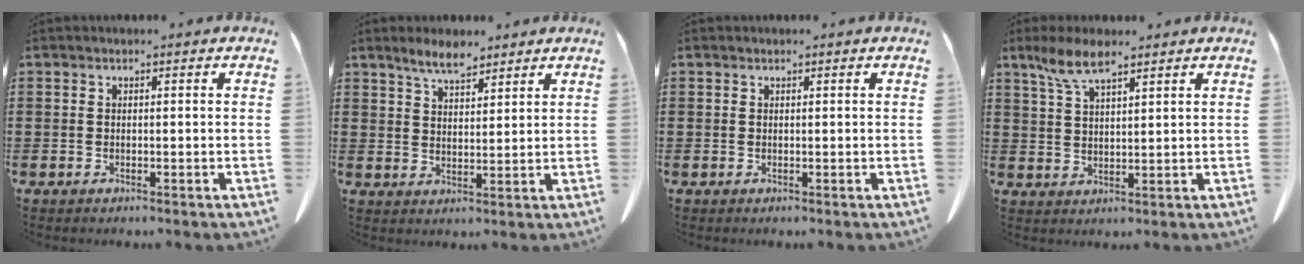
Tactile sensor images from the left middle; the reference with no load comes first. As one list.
[{"total": 5.1, "force": [4.2, 1.5, 2.3], "torque": [-0.055, -0.006, 0.079]}, {"total": 0.0}, {"total": 5.8, "force": [3.9, 1.4, 4.1], "torque": [-0.088, -0.002, 0.071]}]